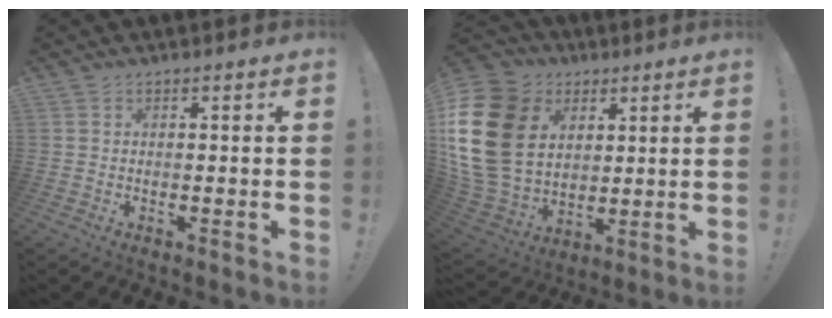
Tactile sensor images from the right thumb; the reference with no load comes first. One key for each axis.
{"total": 23.4, "fx": 4.8, "fy": 17.8, "fz": 14.5, "tx": -0.302, "ty": -0.018, "tz": 0.110}